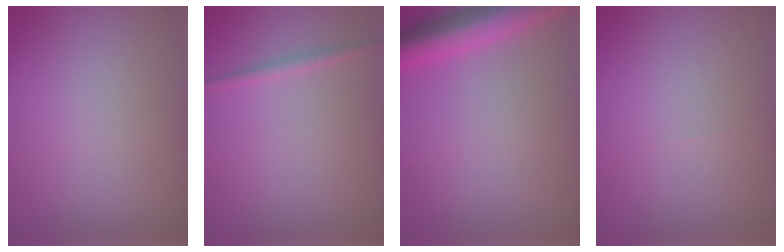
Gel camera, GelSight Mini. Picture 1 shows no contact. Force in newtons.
{"total": 0.9, "press": 0.9, "slide": 0.1}
{"total": 5.6, "press": 5.6, "slide": 0.3}
{"total": 0.0}